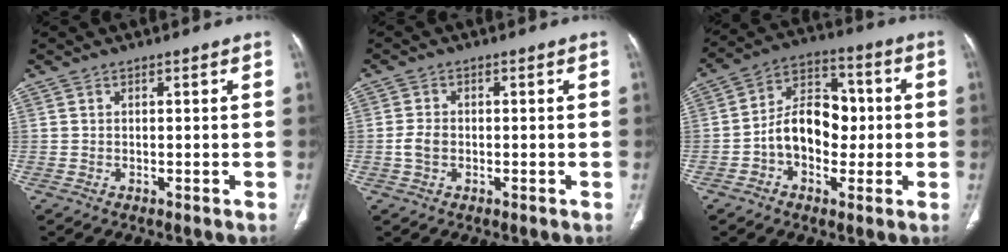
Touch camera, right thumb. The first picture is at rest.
{"total": 2.8, "force": [-0.5, 2.0, 1.9], "torque": [-0.041, 0.008, -0.011]}
{"total": 12.6, "force": [-1.2, 9.0, 8.8], "torque": [-0.107, 0.040, -0.029]}